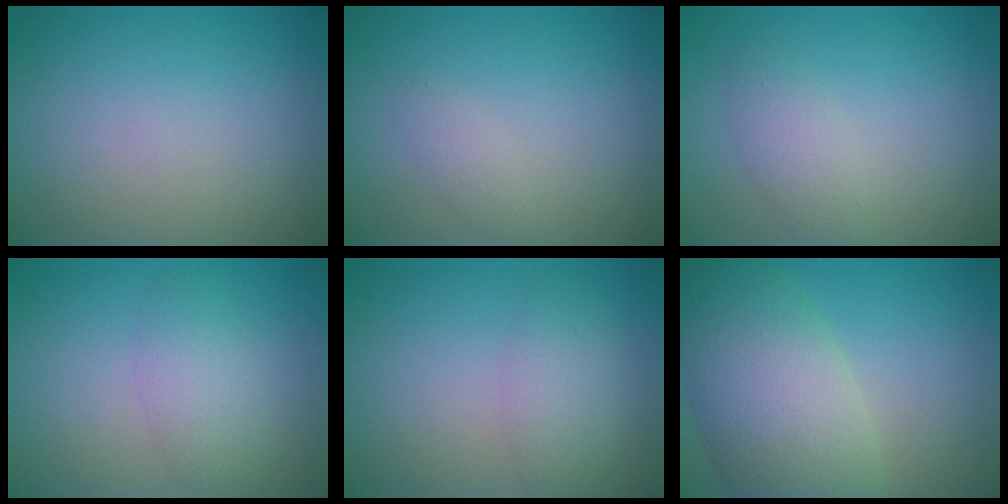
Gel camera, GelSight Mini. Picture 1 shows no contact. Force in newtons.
{"total": 1.0, "press": 1.0, "slide": 0.0}
{"total": 2.1, "press": 2.1, "slide": 0.1}
{"total": 2.8, "press": 2.8, "slide": 0.1}
{"total": 2.6, "press": 2.6, "slide": 0.2}
{"total": 9.6, "press": 9.6, "slide": 0.5}